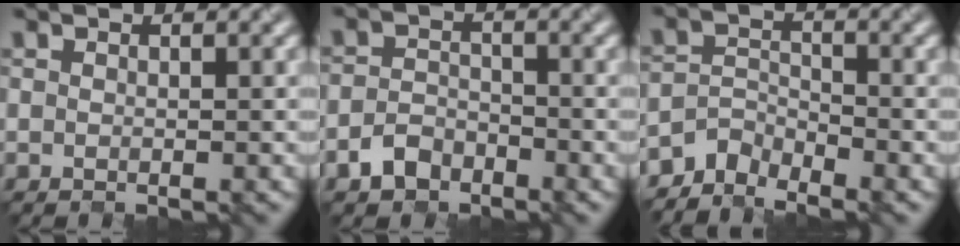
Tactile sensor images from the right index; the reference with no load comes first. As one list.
[{"total": 2.5, "force": [-1.9, 1.5, 0.6], "torque": [-0.009, 0.004, -0.042]}, {"total": 3.0, "force": [-2.8, 1.0, 0.2], "torque": [-0.001, 0.003, -0.065]}]